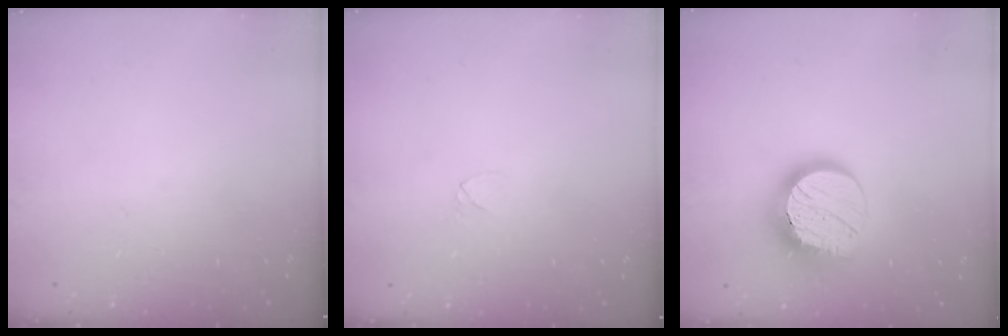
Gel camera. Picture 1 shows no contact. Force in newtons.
{"total": 3.5, "press": 3.5, "slide": 0.2}
{"total": 15.2, "press": 15.1, "slide": 0.8}